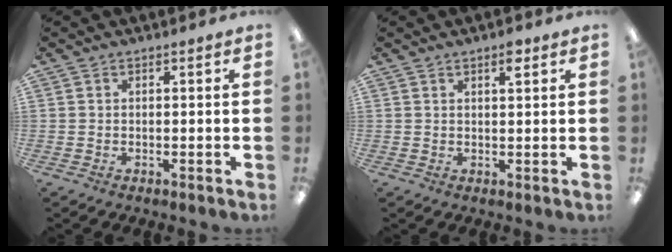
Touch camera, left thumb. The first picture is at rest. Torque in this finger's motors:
{"motor_torque": [-0.02, 0.05, -0.47, 0.16, 0.02]}